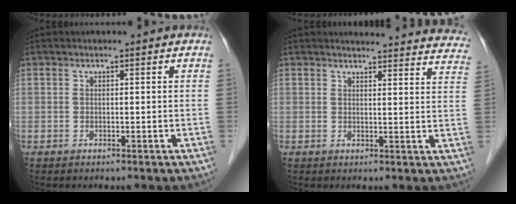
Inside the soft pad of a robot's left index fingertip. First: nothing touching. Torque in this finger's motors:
{"motor_torque": [0.97, -1.17, 0.12, -0.02]}